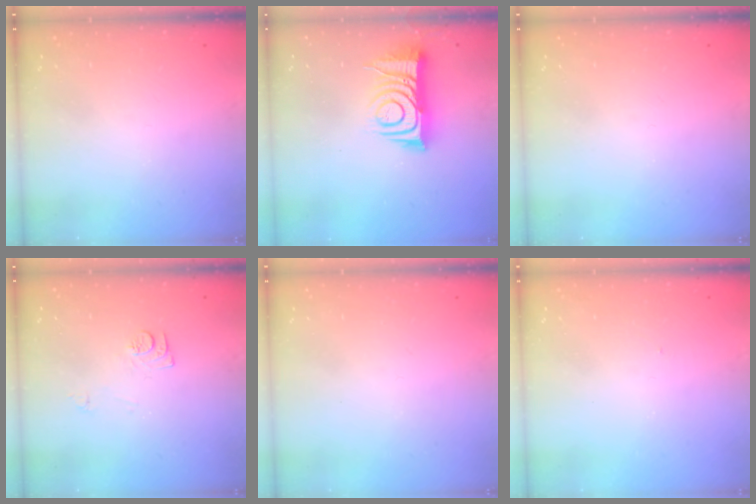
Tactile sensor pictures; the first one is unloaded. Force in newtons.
{"total": 12.0, "press": 12.0, "slide": 1.1}
{"total": 0.0}
{"total": 7.7, "press": 7.7, "slide": 0.8}
{"total": 1.7, "press": 1.6, "slide": 0.1}
{"total": 3.1, "press": 3.1, "slide": 0.5}